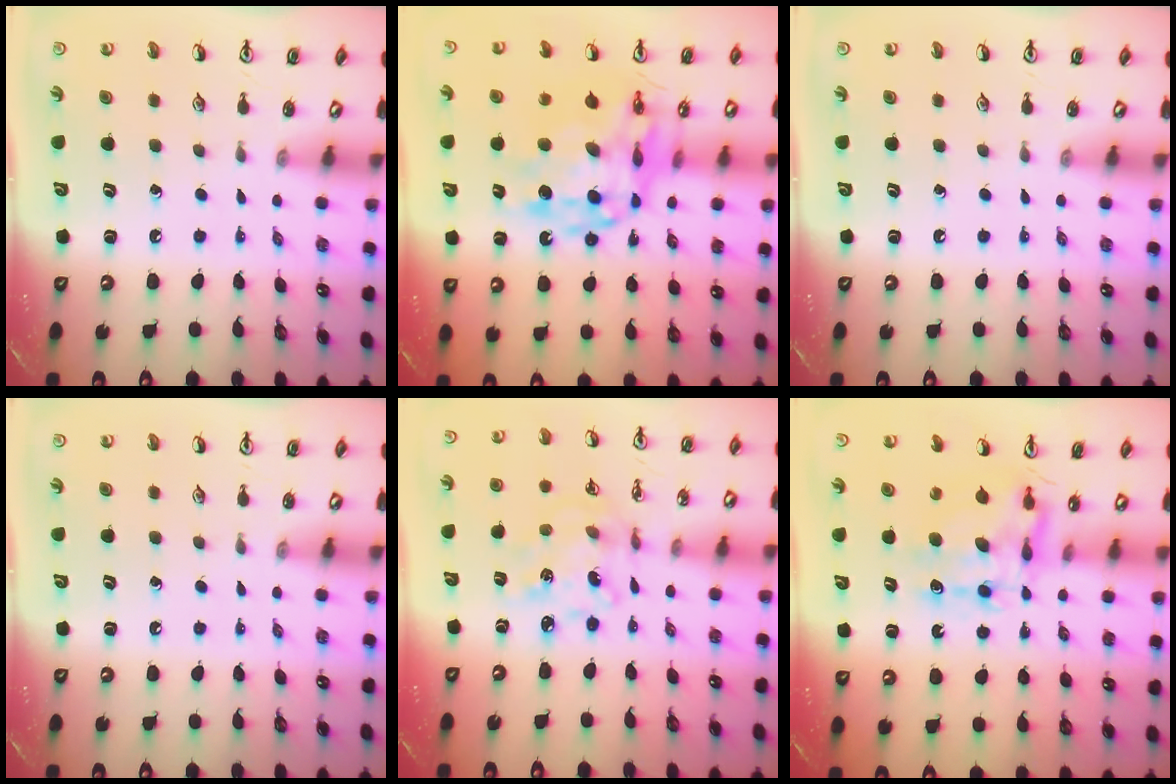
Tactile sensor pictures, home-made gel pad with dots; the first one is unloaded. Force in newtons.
{"total": 16.6, "press": 16.5, "slide": 1.8}
{"total": 0.0}
{"total": 0.0}
{"total": 8.5, "press": 8.5, "slide": 0.7}
{"total": 7.7, "press": 7.7, "slide": 0.6}